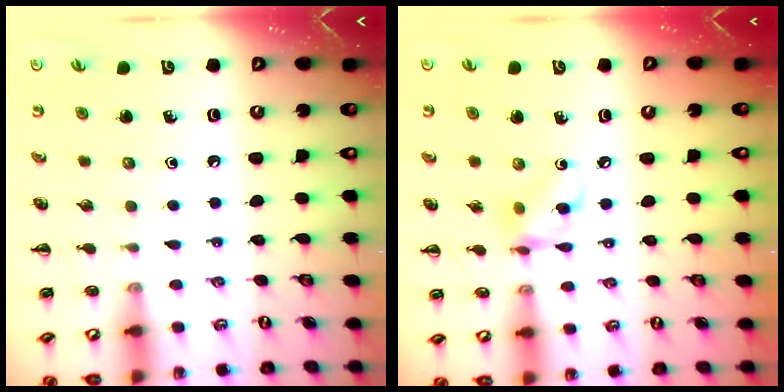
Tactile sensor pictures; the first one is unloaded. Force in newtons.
{"total": 7.7, "press": 7.7, "slide": 0.6}